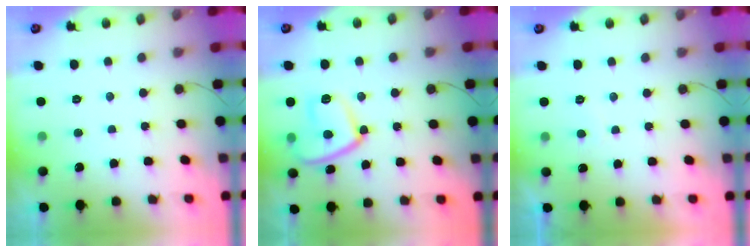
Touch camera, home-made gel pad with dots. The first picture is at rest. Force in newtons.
{"total": 12.2, "press": 12.2, "slide": 0.4}
{"total": 1.9, "press": 1.7, "slide": 0.7}